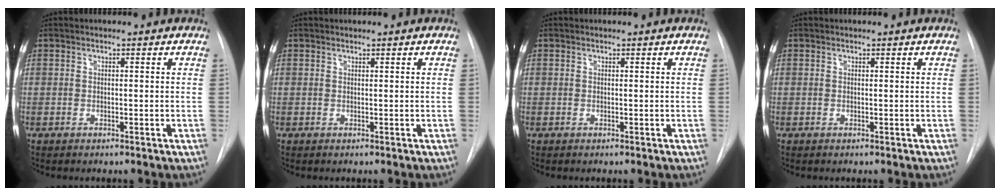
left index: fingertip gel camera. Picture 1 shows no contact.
{"total": 0.0}
{"total": 0.0}
{"total": 0.0}